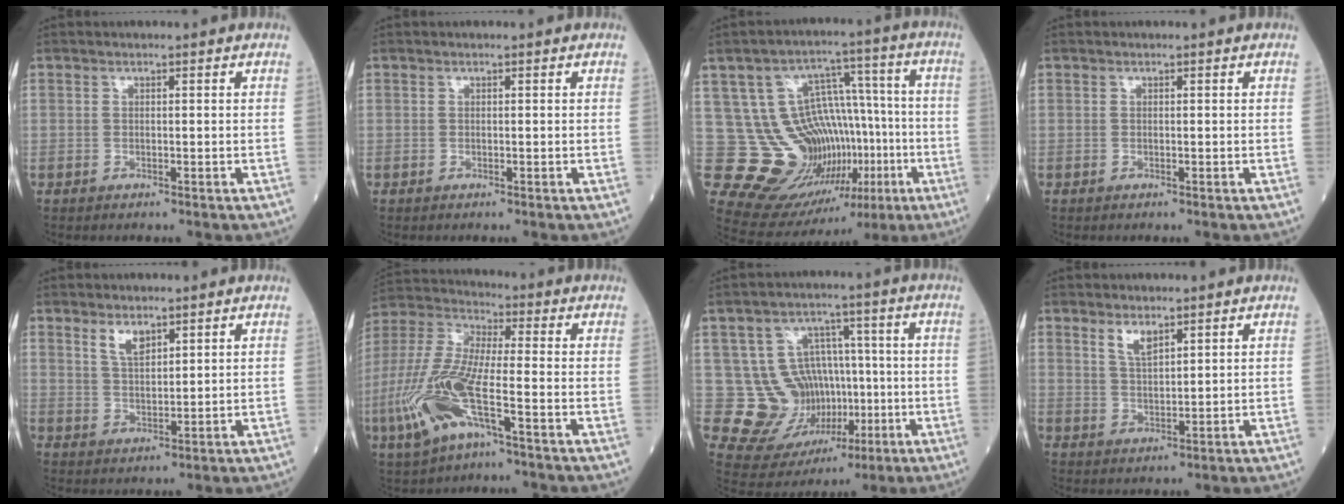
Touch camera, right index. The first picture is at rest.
{"total": 0.0}
{"total": 17.4, "force": [-4.0, 11.9, 12.1], "torque": [-0.186, 0.042, -0.037]}
{"total": 0.0}
{"total": 3.6, "force": [2.4, 1.3, 2.3], "torque": [-0.045, -0.002, 0.052]}
{"total": 14.4, "force": [-5.1, 3.2, 13.0], "torque": [-0.302, -0.007, -0.098]}
{"total": 11.7, "force": [-0.8, 10.5, 5.2], "torque": [-0.087, 0.041, 0.013]}
{"total": 3.3, "force": [2.3, 0.9, 2.2], "torque": [-0.045, -0.004, 0.049]}